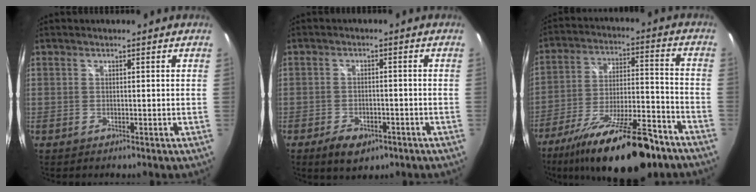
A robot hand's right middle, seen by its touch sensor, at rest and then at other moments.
{"total": 5.9, "force": [-3.7, 3.2, 3.4], "torque": [-0.076, -0.006, -0.054]}
{"total": 23.5, "force": [-17.1, 6.3, 14.7], "torque": [-0.263, -0.039, -0.265]}